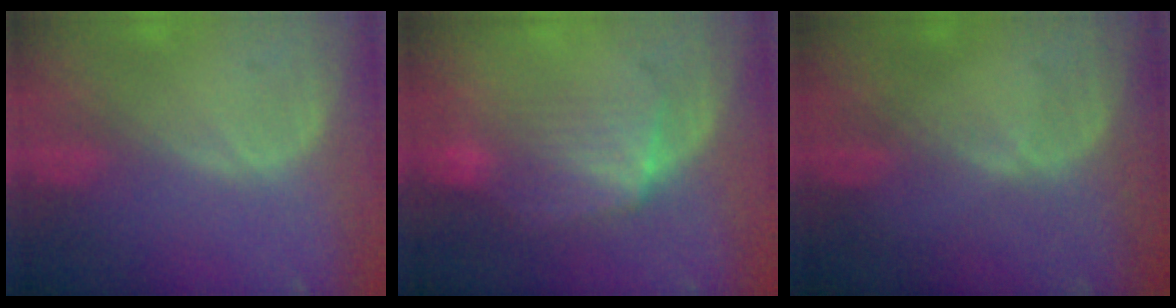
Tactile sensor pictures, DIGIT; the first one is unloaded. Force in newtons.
{"total": 7.0, "press": 6.5, "slide": 2.6}
{"total": 0.7, "press": 0.5, "slide": 0.5}